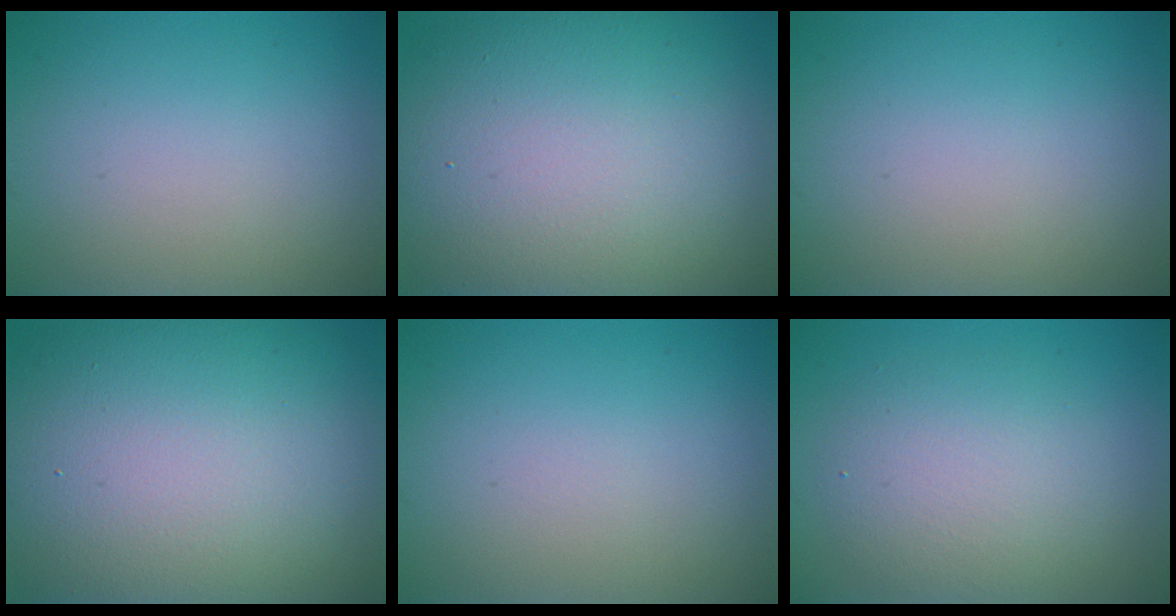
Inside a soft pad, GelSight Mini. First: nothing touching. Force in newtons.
{"total": 15.9, "press": 15.8, "slide": 0.9}
{"total": 0.0}
{"total": 17.9, "press": 17.9, "slide": 1.2}
{"total": 0.0}
{"total": 4.4, "press": 4.4, "slide": 0.4}